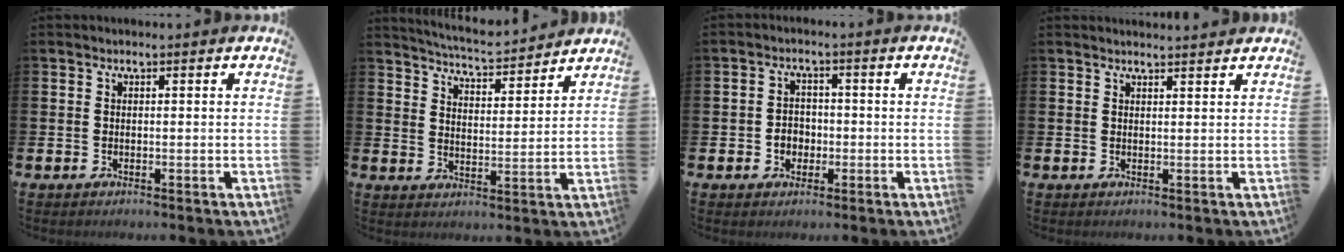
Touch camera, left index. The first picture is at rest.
{"total": 5.3, "force": [5.3, 0.2, 0.6], "torque": [-0.025, -0.041, 0.090]}
{"total": 2.8, "force": [-0.8, 2.4, 1.3], "torque": [-0.019, 0.002, -0.022]}
{"total": 1.5, "force": [1.5, 0.0, 0.0], "torque": [0.007, -0.010, 0.025]}